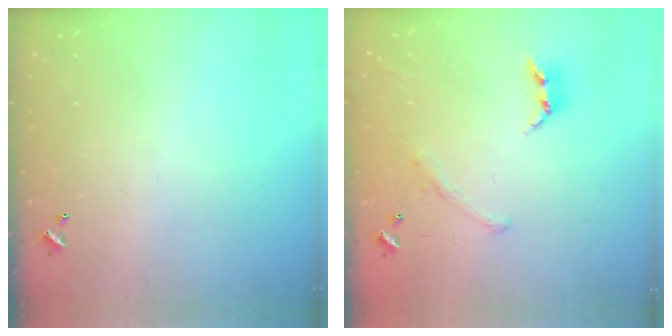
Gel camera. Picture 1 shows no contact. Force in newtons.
{"total": 1.5, "press": 1.0, "slide": 1.2}